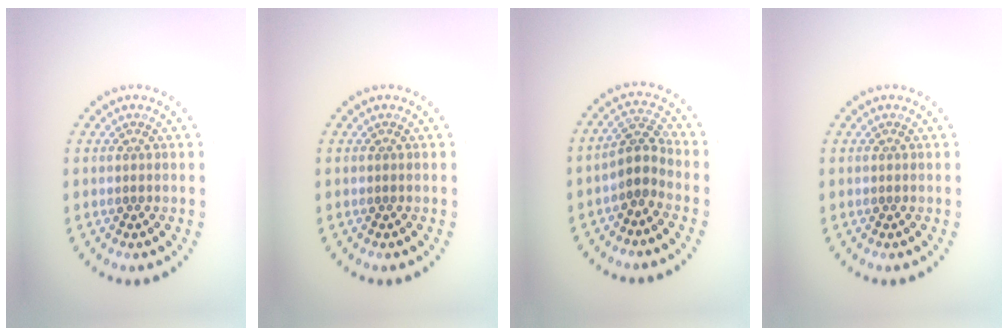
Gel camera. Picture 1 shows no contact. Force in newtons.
{"total": 0.0}
{"total": 2.6, "press": 2.0, "slide": 1.6}
{"total": 0.0}